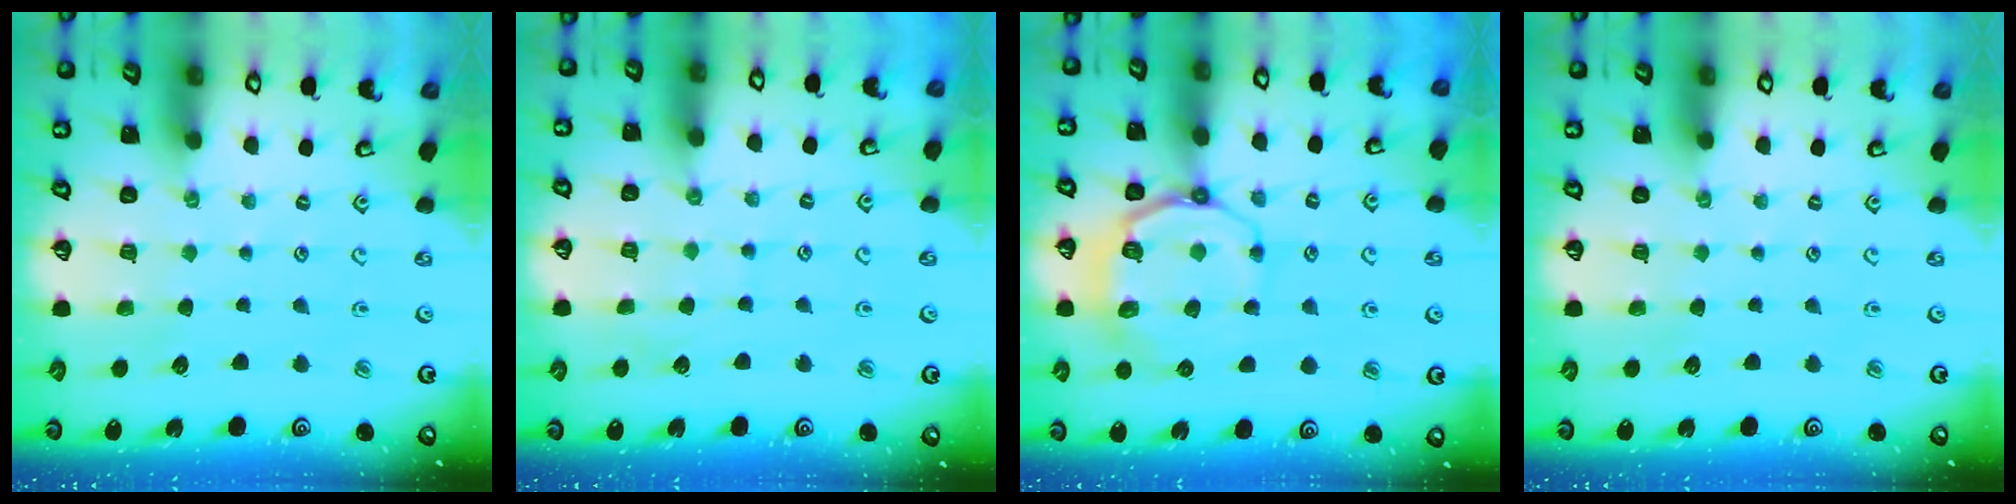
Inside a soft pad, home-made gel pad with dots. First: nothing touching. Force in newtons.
{"total": 2.8, "press": 2.8, "slide": 0.3}
{"total": 10.6, "press": 10.4, "slide": 1.9}
{"total": 0.0}